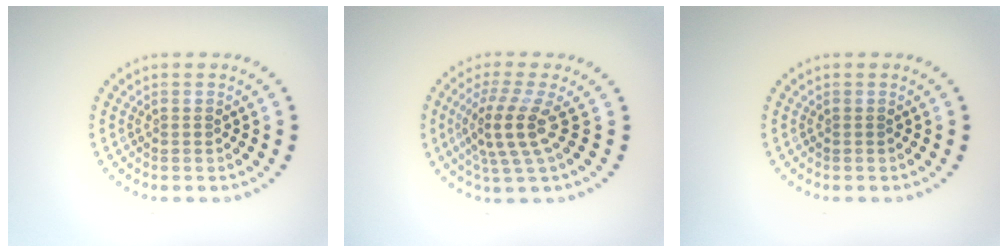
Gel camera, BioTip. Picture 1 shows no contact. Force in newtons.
{"total": 3.8, "press": 2.8, "slide": 2.6}
{"total": 0.0}